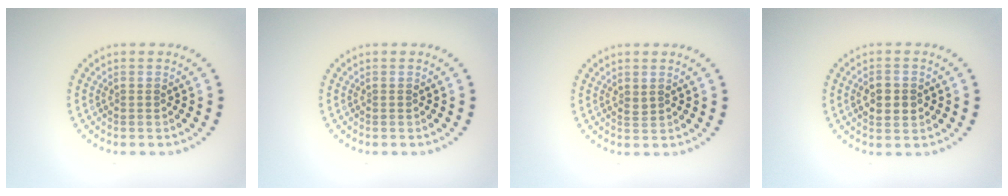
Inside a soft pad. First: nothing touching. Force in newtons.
{"total": 0.0}
{"total": 0.6, "press": 0.5, "slide": 0.1}
{"total": 2.3, "press": 2.3, "slide": 0.1}